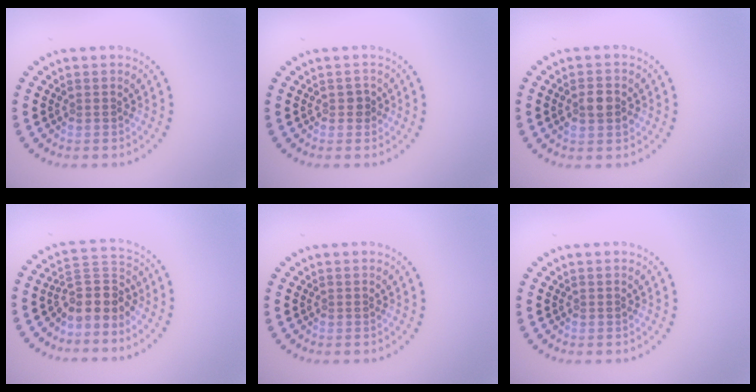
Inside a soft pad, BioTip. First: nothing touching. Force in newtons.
{"total": 1.0, "press": 0.9, "slide": 0.3}
{"total": 2.5, "press": 2.5, "slide": 0.2}
{"total": 4.0, "press": 3.3, "slide": 2.1}
{"total": 0.0}
{"total": 0.0}